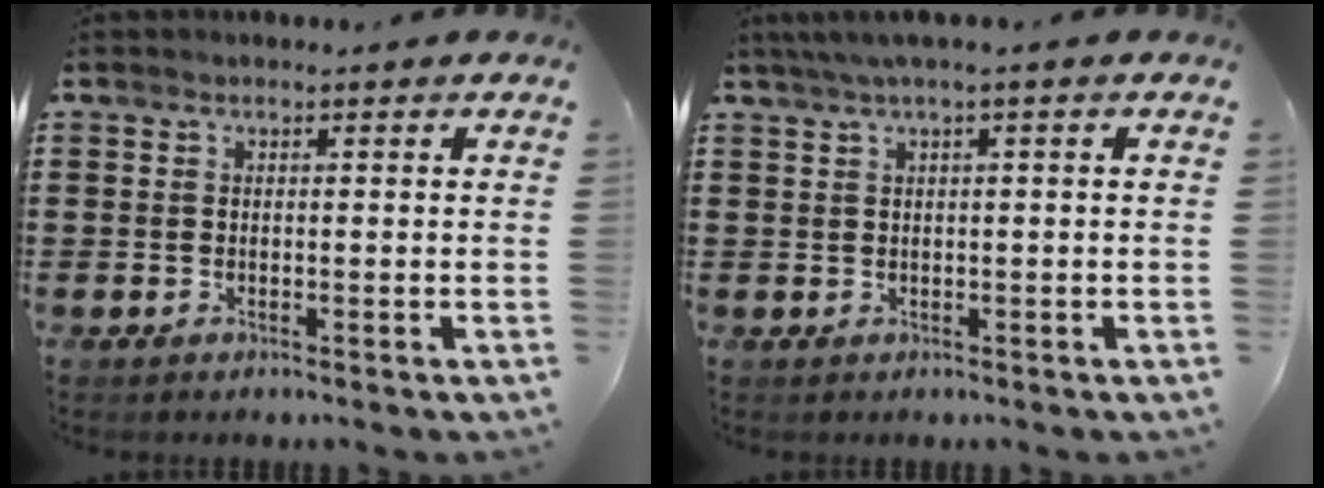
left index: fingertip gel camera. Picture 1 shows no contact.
{"total": 1.9, "force": [0.2, 0.0, 1.9], "torque": [-0.040, -0.005, 0.001]}